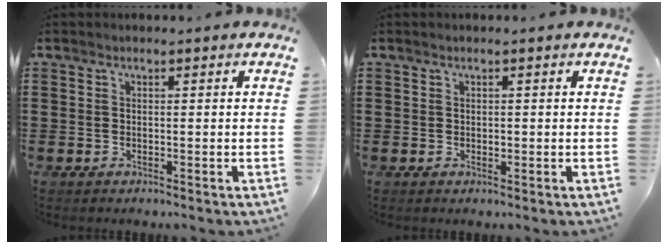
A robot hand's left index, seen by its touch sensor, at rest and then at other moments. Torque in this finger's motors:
{"motor_torque": [0.20, 0.07, 0.00, 0.00]}